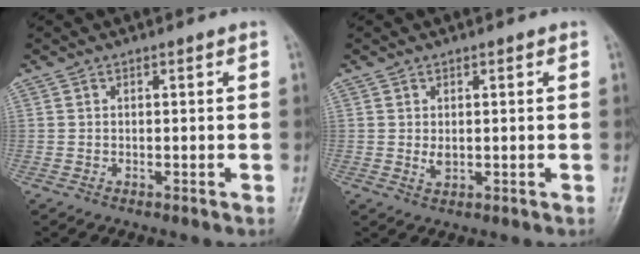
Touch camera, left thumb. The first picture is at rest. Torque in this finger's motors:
{"motor_torque": [-0.01, 0.06, 0.37, -0.11, 0.00]}